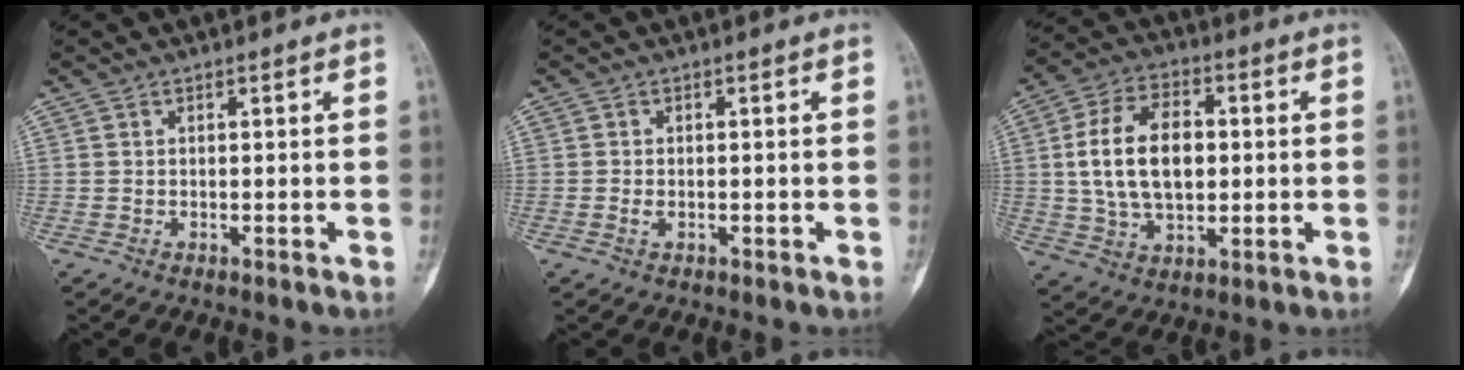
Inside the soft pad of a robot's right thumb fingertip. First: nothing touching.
{"total": 1.2, "force": [-0.4, 0.9, 0.8], "torque": [-0.016, 0.003, -0.009]}
{"total": 14.9, "force": [1.2, 9.1, 11.7], "torque": [-0.195, 0.007, 0.020]}